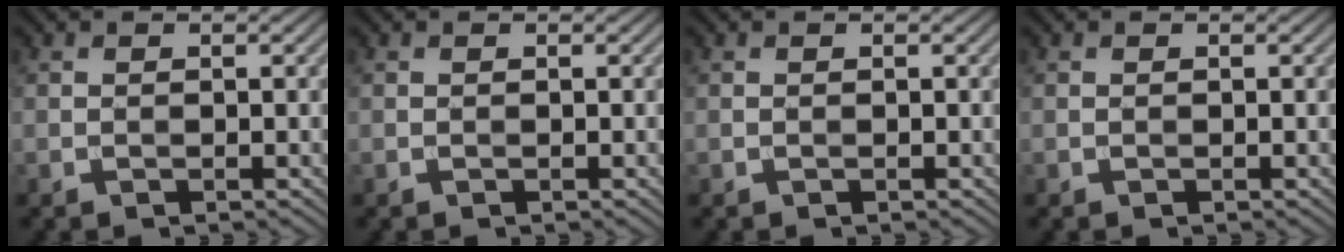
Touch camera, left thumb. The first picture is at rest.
{"total": 0.0}
{"total": 0.0}
{"total": 0.0}